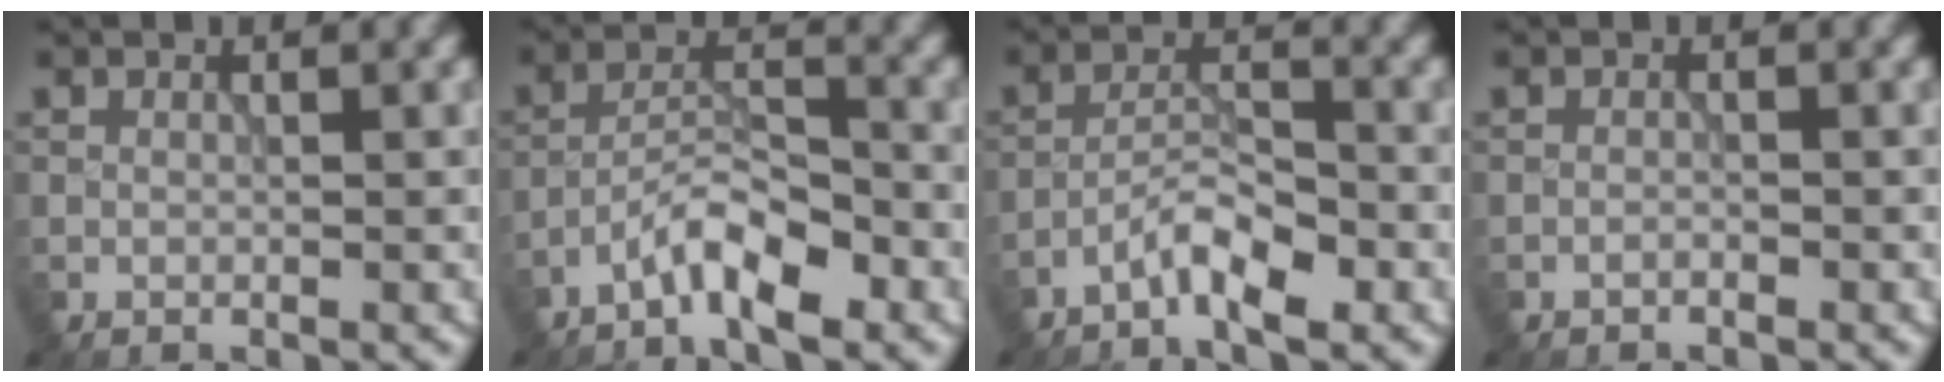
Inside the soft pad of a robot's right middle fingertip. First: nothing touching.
{"total": 4.4, "force": [-3.1, 0.9, 3.0], "torque": [-0.055, 0.010, -0.066]}
{"total": 3.7, "force": [-2.6, 0.7, 2.6], "torque": [-0.049, 0.010, -0.055]}
{"total": 0.5, "force": [-0.5, 0.0, 0.3], "torque": [-0.003, 0.002, -0.011]}